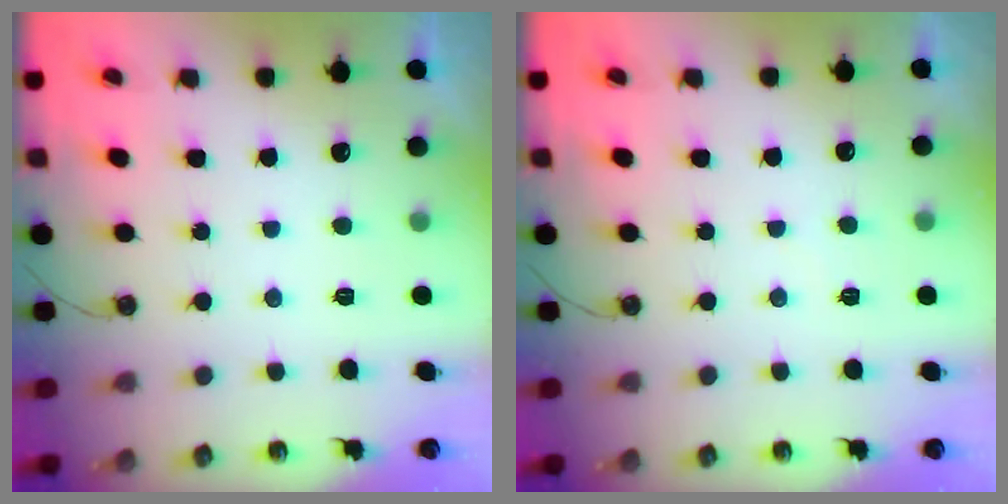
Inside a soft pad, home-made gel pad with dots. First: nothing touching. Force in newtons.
{"total": 2.8, "press": 2.7, "slide": 0.5}